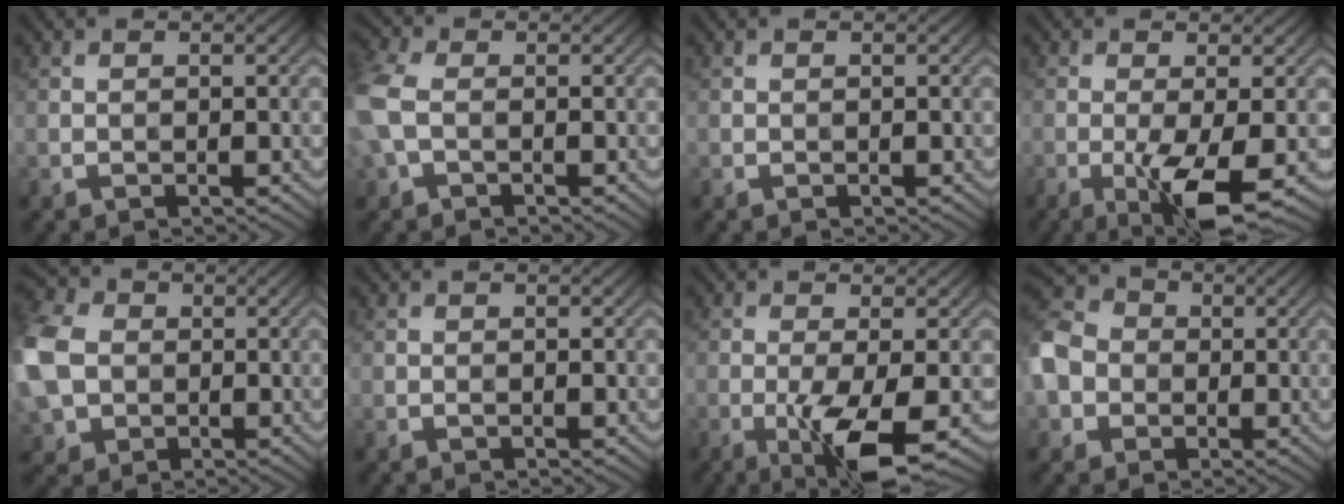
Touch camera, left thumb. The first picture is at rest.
{"total": 7.0, "force": [-0.4, 4.5, 5.4], "torque": [-0.173, 0.006, -0.017]}
{"total": 0.0}
{"total": 6.6, "force": [-2.4, 1.2, 6.0], "torque": [-0.108, -0.002, -0.045]}
{"total": 11.9, "force": [-0.3, 9.2, 7.5], "torque": [-0.235, -0.012, -0.009]}
{"total": 0.0}
{"total": 7.3, "force": [-2.8, 1.4, 6.6], "torque": [-0.118, -0.002, -0.052]}
{"total": 8.1, "force": [-1.3, 6.8, 4.1], "torque": [-0.125, -0.003, -0.041]}